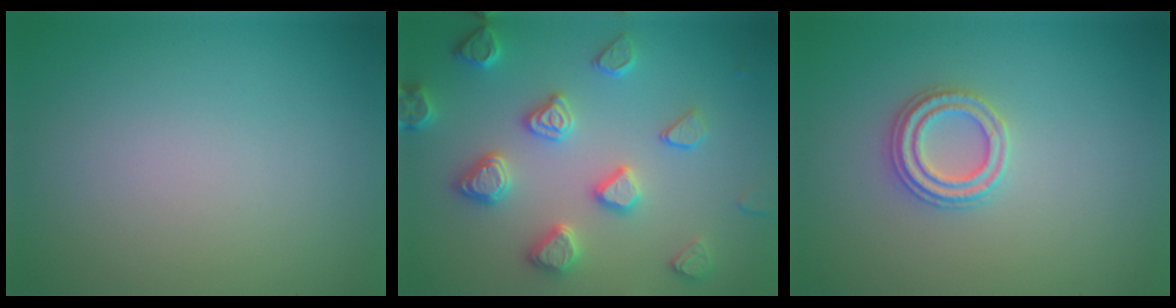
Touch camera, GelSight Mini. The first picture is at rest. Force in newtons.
{"total": 4.5, "press": 4.2, "slide": 1.5}
{"total": 2.4, "press": 2.4, "slide": 0.2}